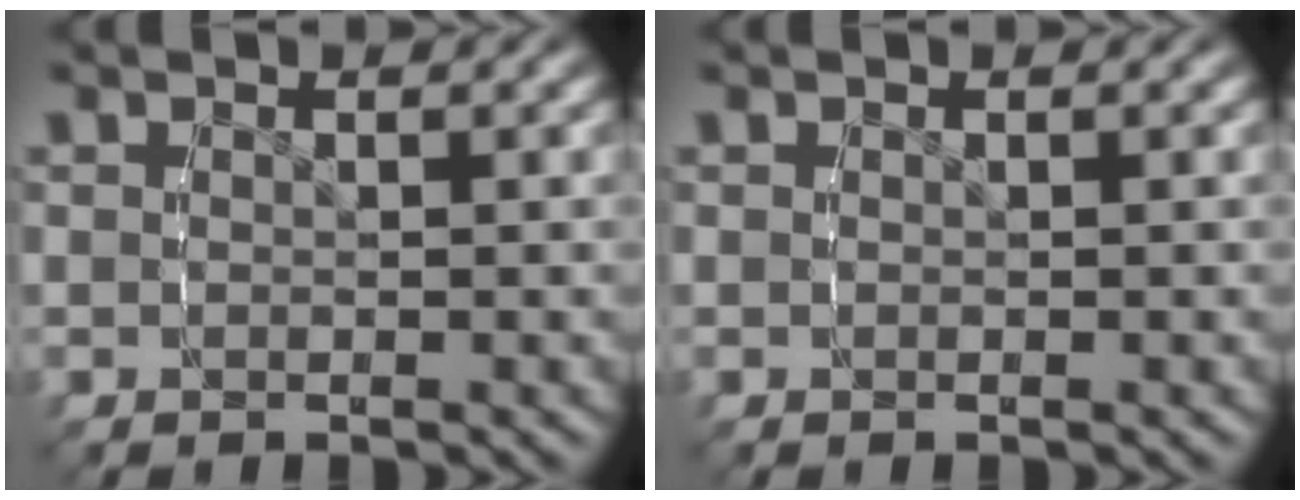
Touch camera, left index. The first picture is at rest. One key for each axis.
{"total": 0.0}